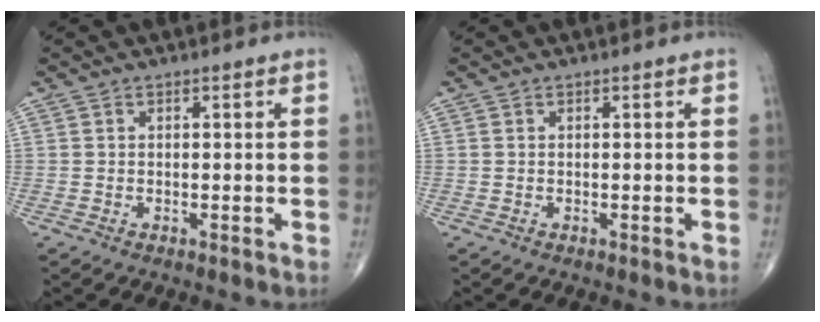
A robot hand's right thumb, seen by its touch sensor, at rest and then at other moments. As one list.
[{"total": 0.0}]